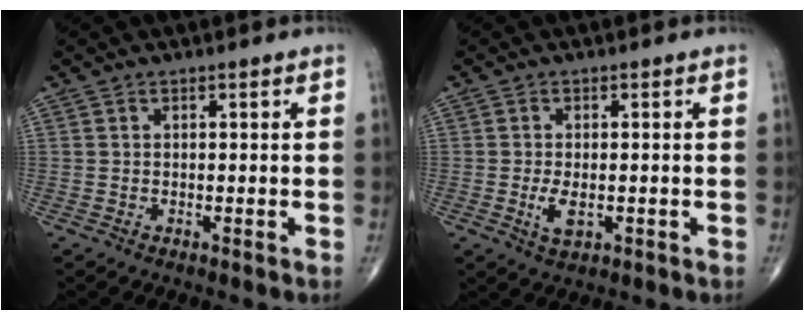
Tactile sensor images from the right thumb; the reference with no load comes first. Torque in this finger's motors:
{"motor_torque": [-0.10, 0.18, 0.29, -0.05, 0.14]}